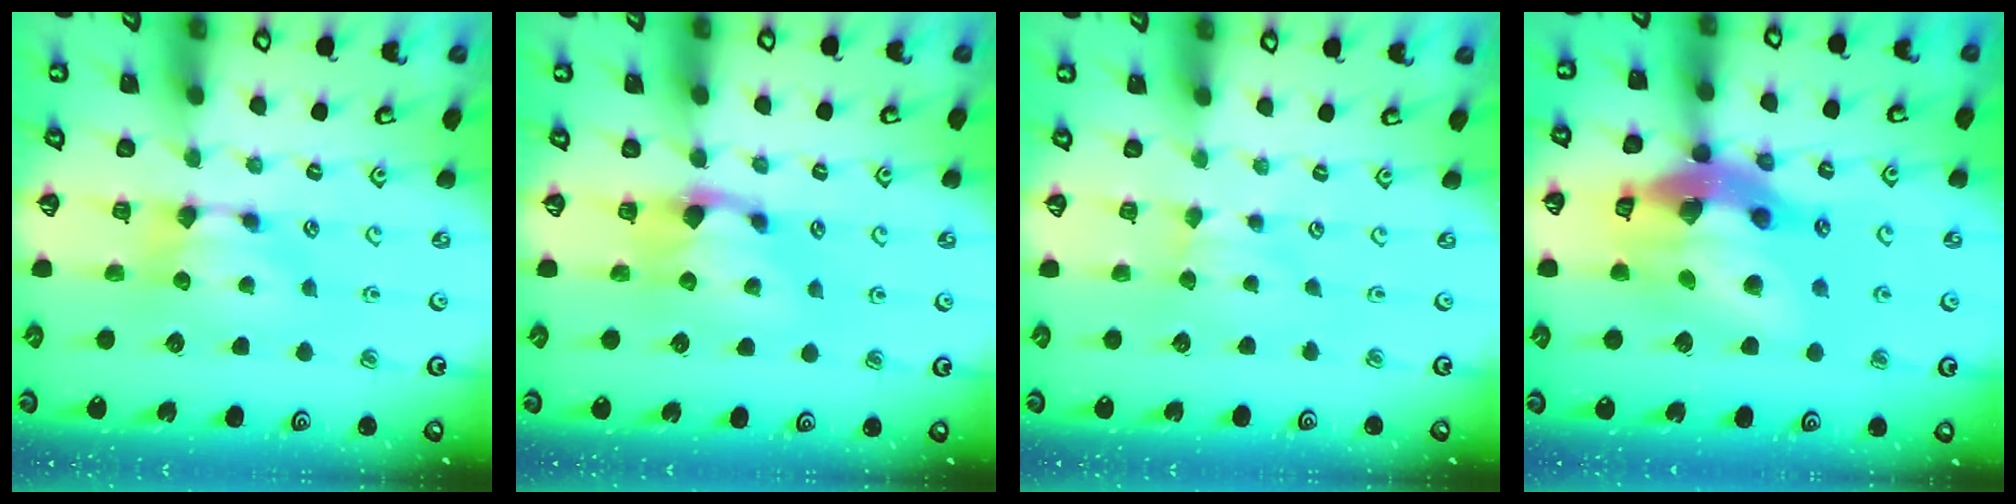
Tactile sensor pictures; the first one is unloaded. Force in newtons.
{"total": 1.1, "press": 0.1, "slide": 1.1}
{"total": 1.7, "press": 1.6, "slide": 0.5}
{"total": 17.1, "press": 16.7, "slide": 3.5}